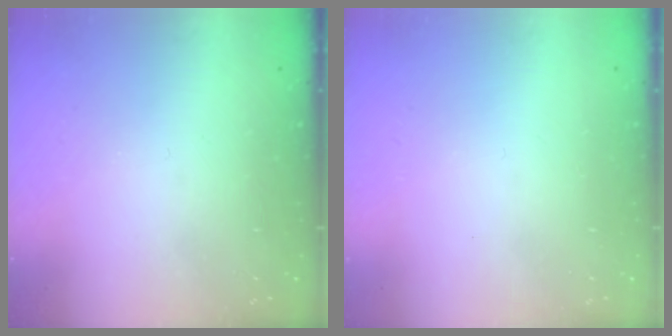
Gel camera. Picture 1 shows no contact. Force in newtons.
{"total": 1.6, "press": 1.6, "slide": 0.1}